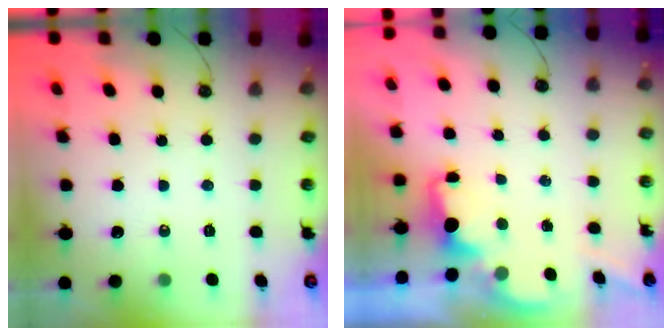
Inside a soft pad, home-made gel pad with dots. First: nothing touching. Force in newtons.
{"total": 1.7, "press": 1.5, "slide": 0.7}